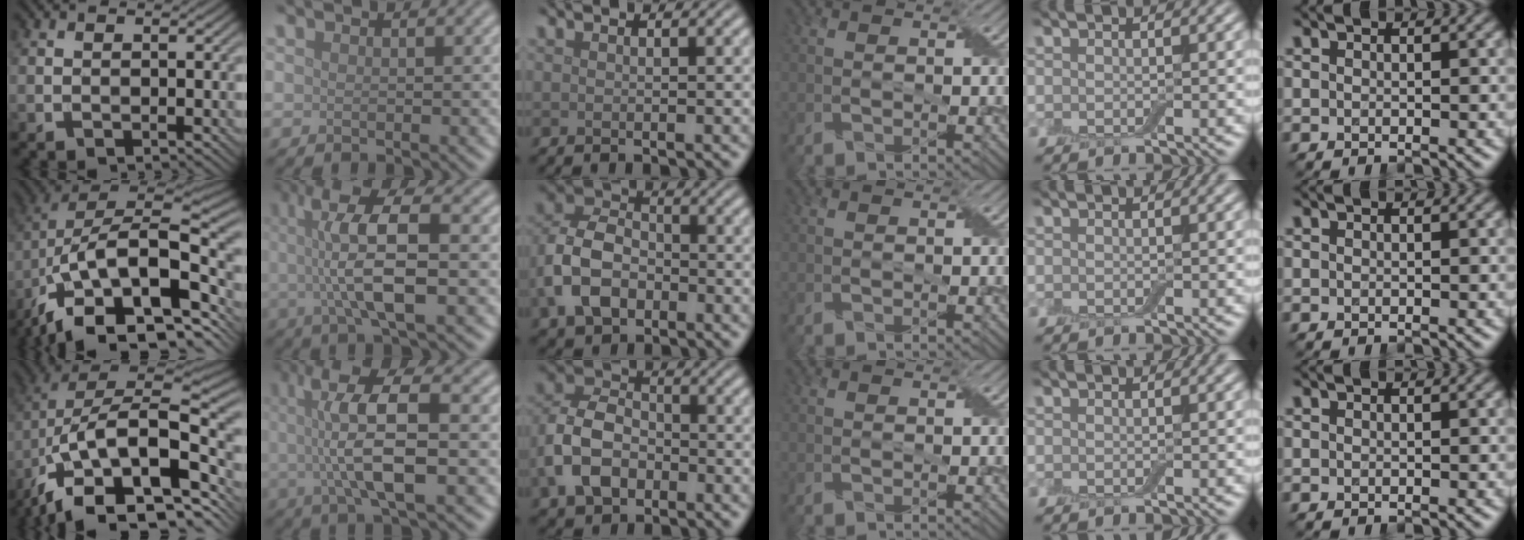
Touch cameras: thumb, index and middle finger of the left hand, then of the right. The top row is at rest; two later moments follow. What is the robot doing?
{"motion": "wrap", "object": "adhesive wrap"}